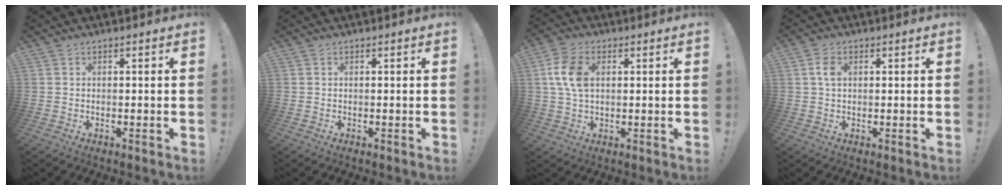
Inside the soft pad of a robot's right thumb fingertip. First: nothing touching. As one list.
[{"total": 0.0}, {"total": 10.6, "force": [2.1, 7.3, 7.4], "torque": [-0.136, 0.006, 0.040]}, {"total": 4.2, "force": [1.1, 2.8, 2.9], "torque": [-0.044, 0.003, 0.019]}]